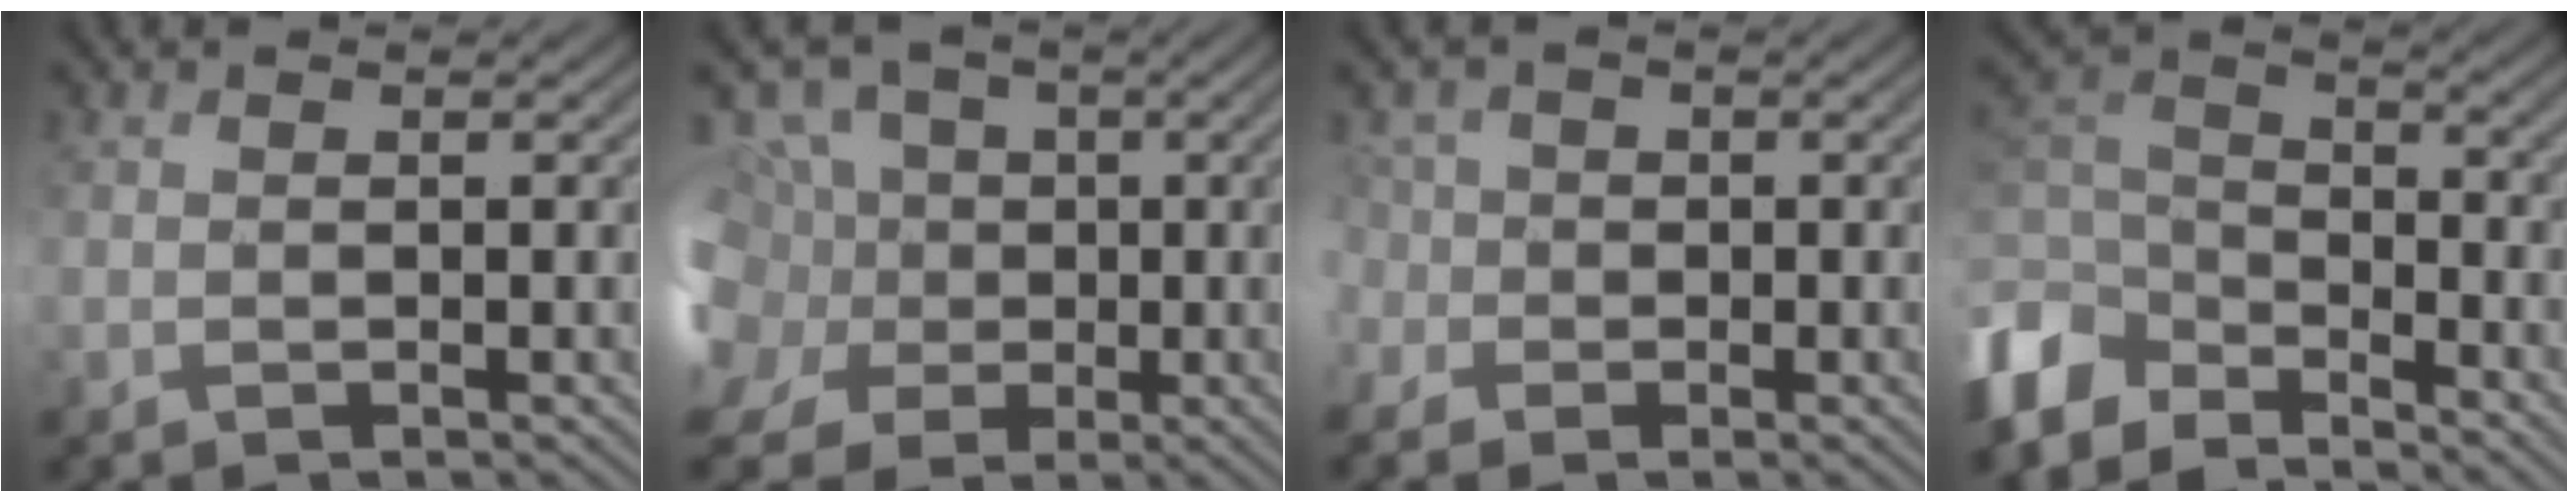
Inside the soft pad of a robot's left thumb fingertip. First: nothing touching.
{"total": 14.8, "force": [-1.5, 12.7, 7.5], "torque": [-0.233, 0.011, -0.050]}
{"total": 3.9, "force": [0.2, 3.6, 1.7], "torque": [-0.068, 0.000, -0.008]}
{"total": 9.6, "force": [-7.2, 4.9, 4.1], "torque": [-0.112, -0.005, -0.160]}